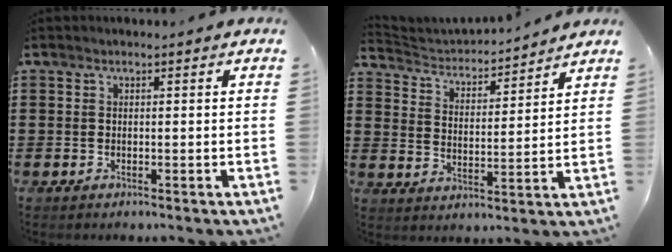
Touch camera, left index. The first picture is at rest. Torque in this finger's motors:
{"motor_torque": [-0.06, -0.05, 0.12, 0.04]}